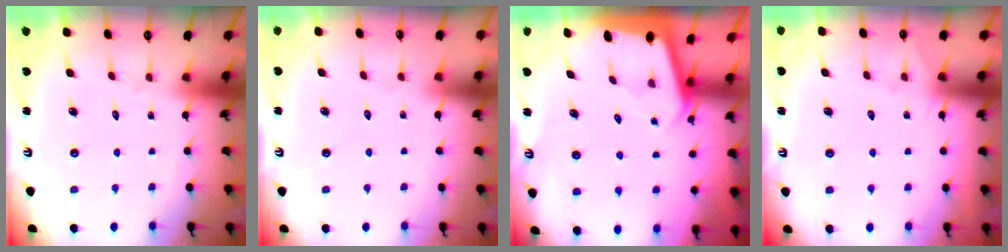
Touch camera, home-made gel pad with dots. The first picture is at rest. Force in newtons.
{"total": 1.9, "press": 1.9, "slide": 0.3}
{"total": 1.9, "press": 1.9, "slide": 0.1}
{"total": 3.0, "press": 3.0, "slide": 0.4}